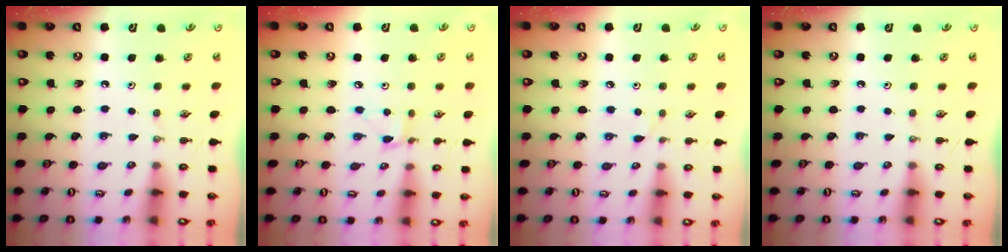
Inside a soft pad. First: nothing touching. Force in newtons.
{"total": 2.8, "press": 2.8, "slide": 0.3}
{"total": 3.2, "press": 3.2, "slide": 0.4}
{"total": 0.0}